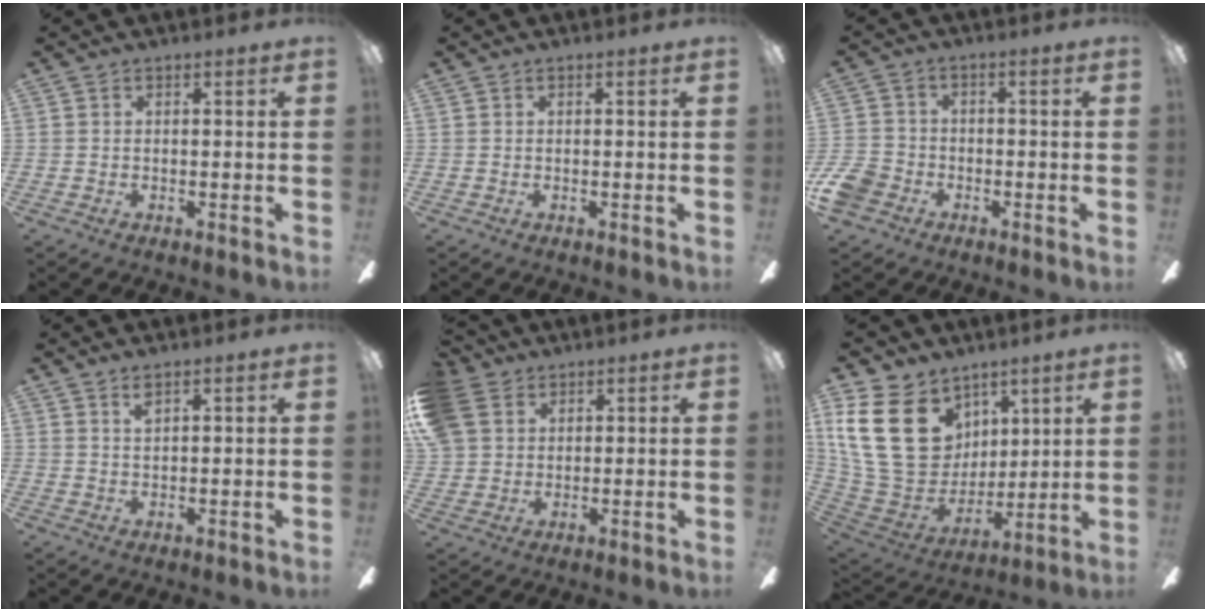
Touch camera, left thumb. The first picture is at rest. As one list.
[{"total": 0.0}, {"total": 6.7, "force": [-3.2, 5.1, 2.9], "torque": [-0.076, 0.019, -0.062]}, {"total": 2.3, "force": [1.7, 0.6, 1.4], "torque": [-0.033, 0.001, 0.032]}, {"total": 8.8, "force": [4.4, 6.9, 3.1], "torque": [-0.087, -0.002, 0.089]}, {"total": 24.5, "force": [8.1, 18.2, 14.3], "torque": [-0.313, -0.031, 0.156]}]